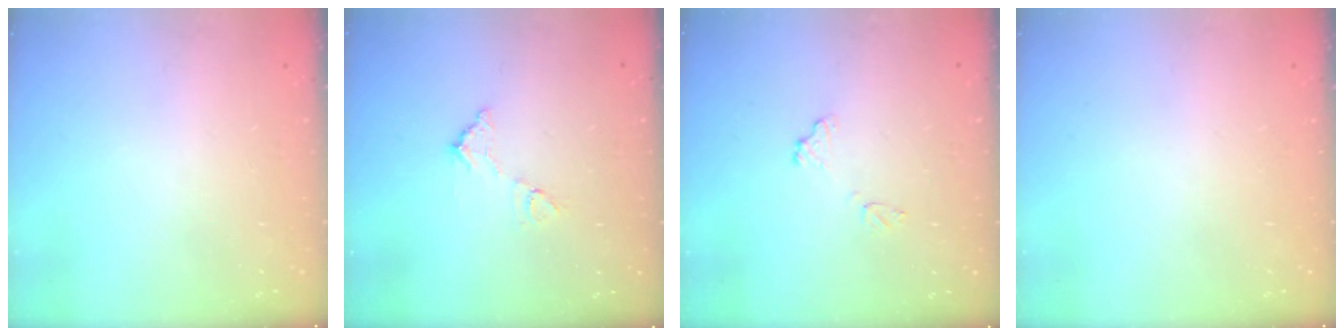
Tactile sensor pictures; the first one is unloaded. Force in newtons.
{"total": 7.0, "press": 7.0, "slide": 0.3}
{"total": 8.4, "press": 8.4, "slide": 0.5}
{"total": 0.0}